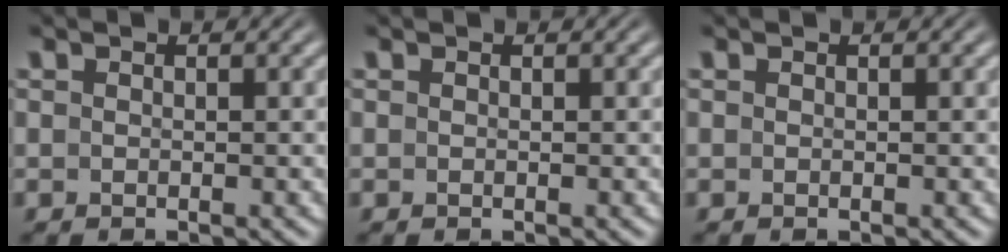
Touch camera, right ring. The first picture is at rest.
{"total": 0.0}
{"total": 0.0}